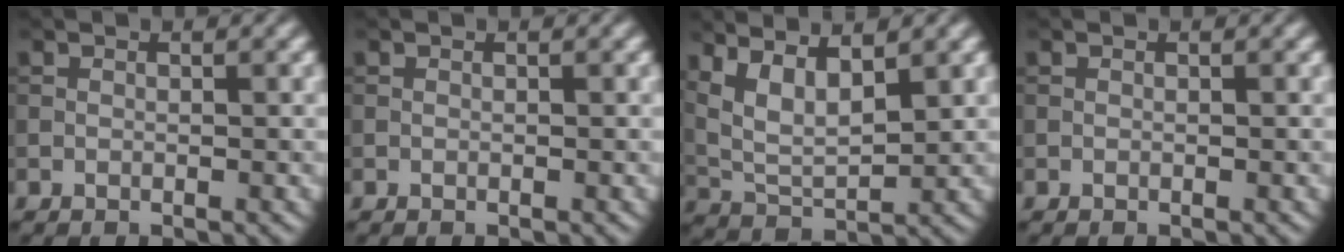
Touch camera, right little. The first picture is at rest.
{"total": 0.0}
{"total": 6.0, "force": [3.0, 2.4, 4.7], "torque": [-0.094, 0.005, 0.058]}
{"total": 0.0}